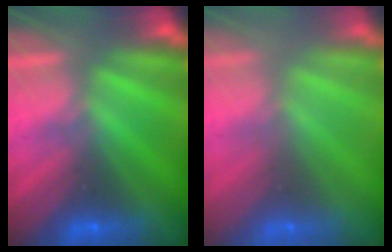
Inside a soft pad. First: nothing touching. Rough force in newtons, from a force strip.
{"total": 9.7}